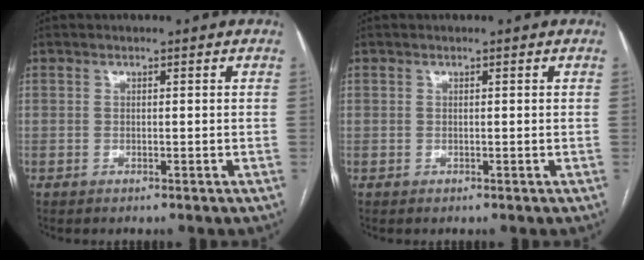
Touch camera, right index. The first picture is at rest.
{"total": 0.0}